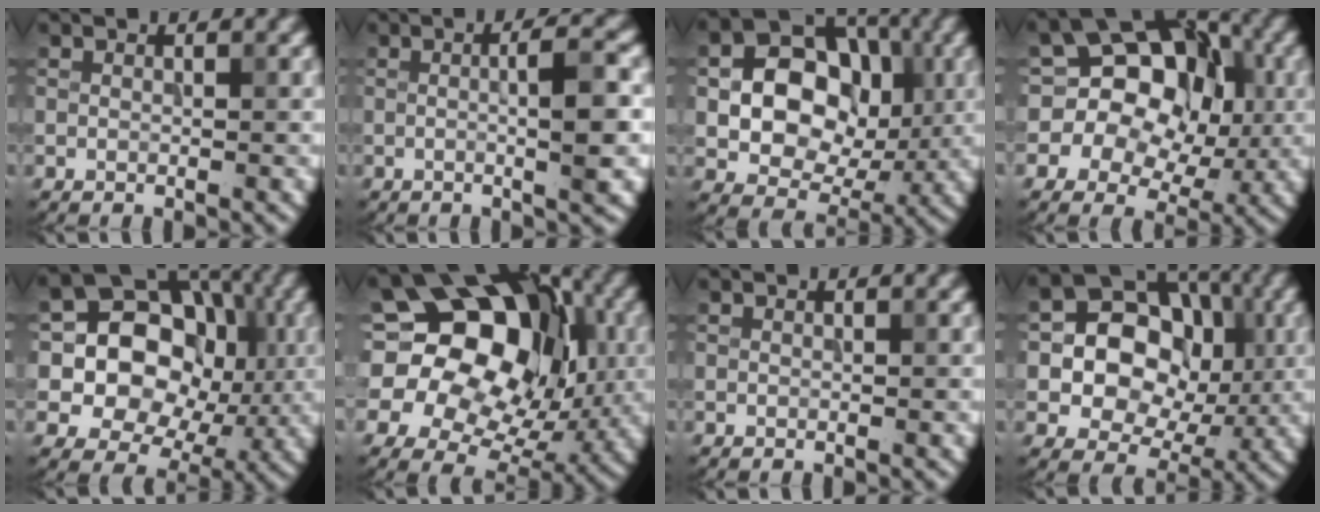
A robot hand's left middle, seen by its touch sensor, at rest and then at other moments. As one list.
[{"total": 5.1, "force": [0.0, 1.1, 5.0], "torque": [-0.065, 0.008, 0.000]}, {"total": 9.7, "force": [0.4, 7.5, 6.2], "torque": [-0.083, 0.006, 0.000]}, {"total": 12.6, "force": [1.6, 10.3, 7.1], "torque": [-0.099, 0.039, -0.005]}, {"total": 12.7, "force": [1.1, 10.9, 6.4], "torque": [-0.108, 0.023, 0.000]}, {"total": 17.5, "force": [3.9, 13.0, 11.1], "torque": [-0.189, 0.044, 0.058]}, {"total": 0.0}, {"total": 10.2, "force": [0.4, 8.5, 5.6], "torque": [-0.066, 0.011, -0.009]}]